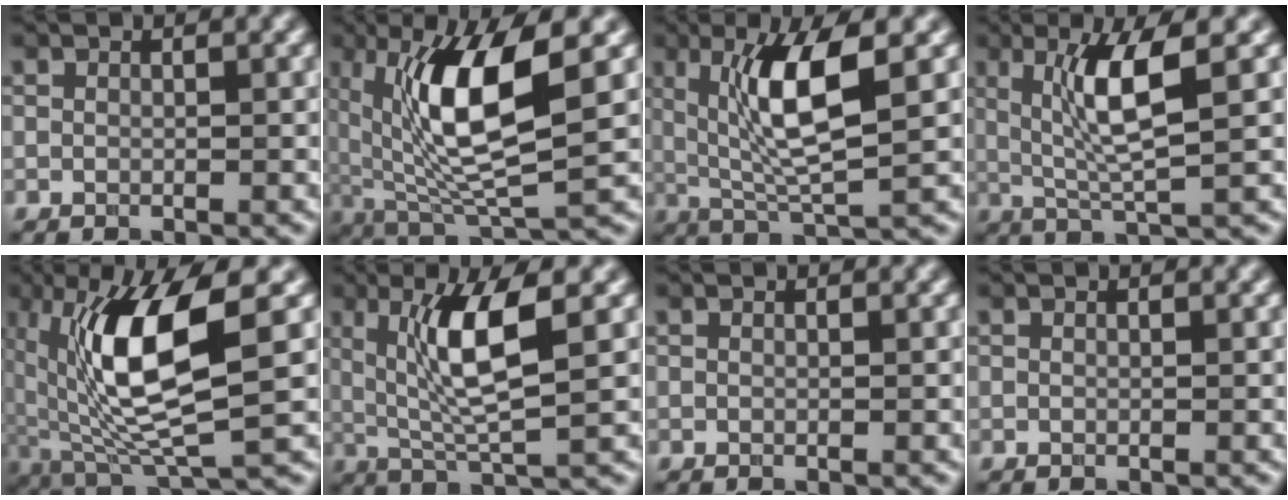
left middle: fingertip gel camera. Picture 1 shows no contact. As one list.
[{"total": 9.1, "force": [1.7, 2.5, 8.6], "torque": [-0.159, -0.005, 0.048]}, {"total": 7.0, "force": [1.3, 1.4, 6.7], "torque": [-0.126, -0.003, 0.040]}, {"total": 5.1, "force": [1.0, 0.4, 5.0], "torque": [-0.104, 0.002, 0.038]}, {"total": 9.7, "force": [0.9, 2.7, 9.3], "torque": [-0.176, -0.003, 0.035]}, {"total": 6.3, "force": [1.2, 1.0, 6.1], "torque": [-0.121, -0.001, 0.039]}, {"total": 0.0}, {"total": 0.0}]